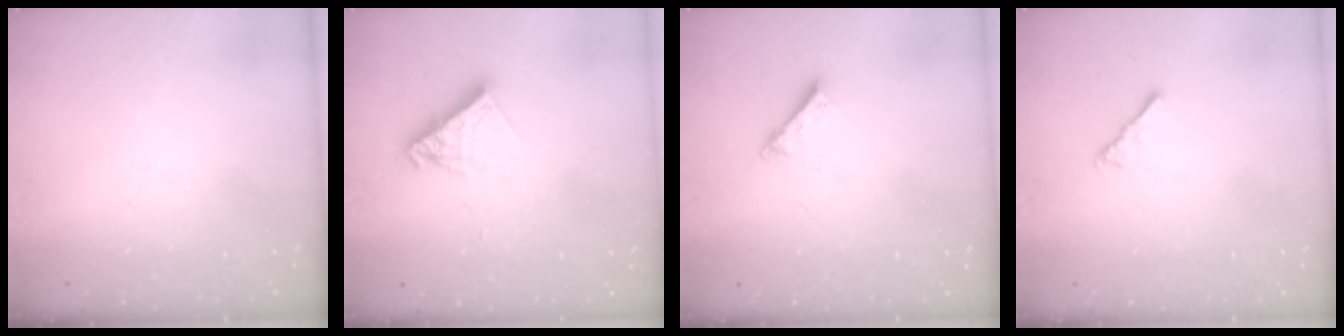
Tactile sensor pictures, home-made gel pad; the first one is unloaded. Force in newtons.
{"total": 10.2, "press": 10.2, "slide": 0.9}
{"total": 2.5, "press": 2.5, "slide": 0.1}
{"total": 2.1, "press": 2.1, "slide": 0.5}